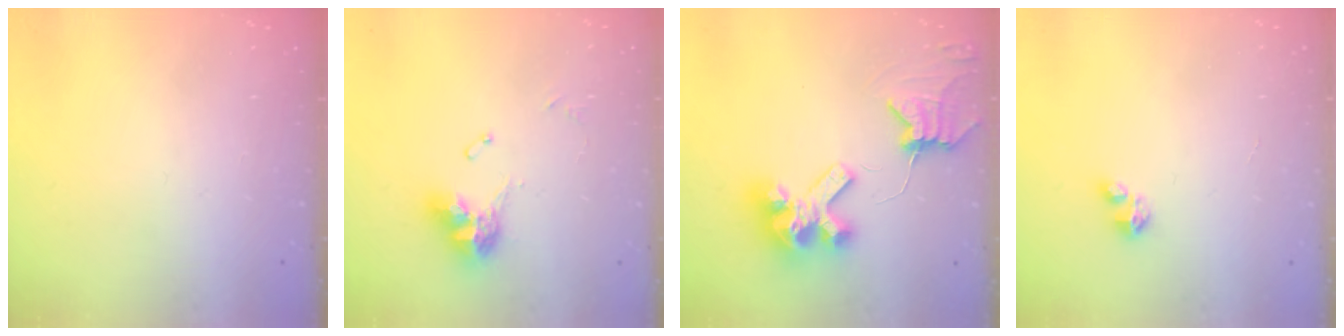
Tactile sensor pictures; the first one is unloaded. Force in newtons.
{"total": 10.2, "press": 10.1, "slide": 1.0}
{"total": 10.6, "press": 10.5, "slide": 1.4}
{"total": 2.1, "press": 2.1, "slide": 0.2}